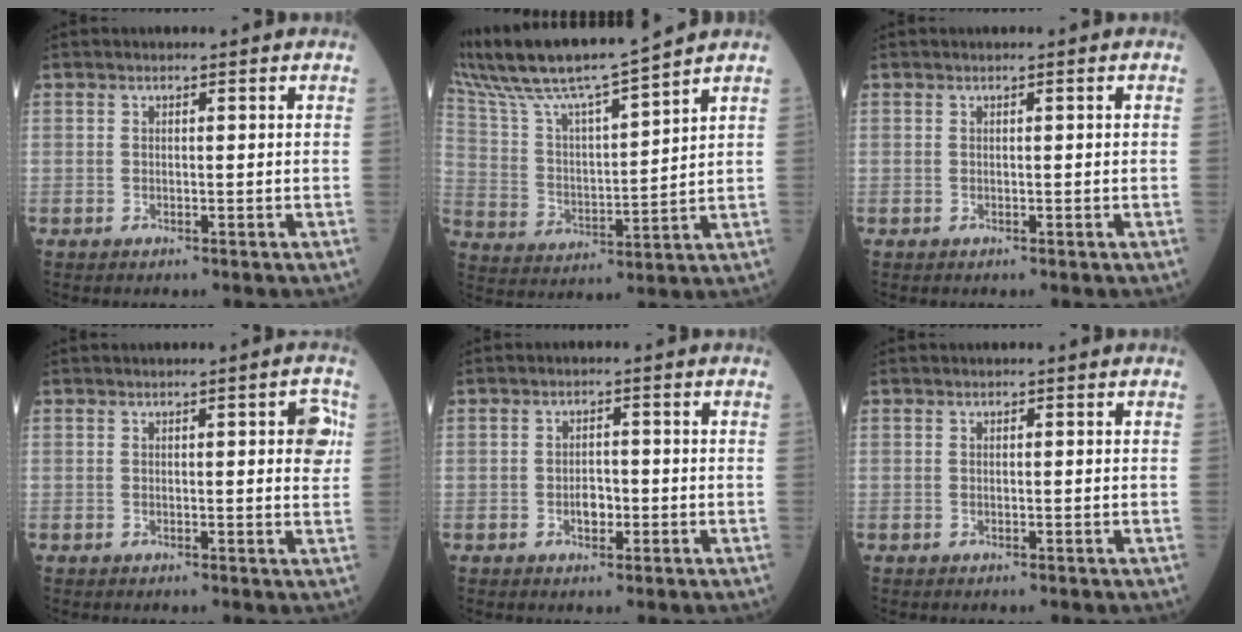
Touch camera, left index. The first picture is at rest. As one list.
[{"total": 14.2, "force": [12.5, -0.3, 6.8], "torque": [-0.138, 0.004, 0.235]}, {"total": 0.0}, {"total": 3.2, "force": [0.9, 0.6, 3.0], "torque": [-0.028, 0.004, 0.005]}, {"total": 2.6, "force": [-1.0, 1.5, 1.8], "torque": [-0.028, 0.002, -0.016]}, {"total": 0.0}]